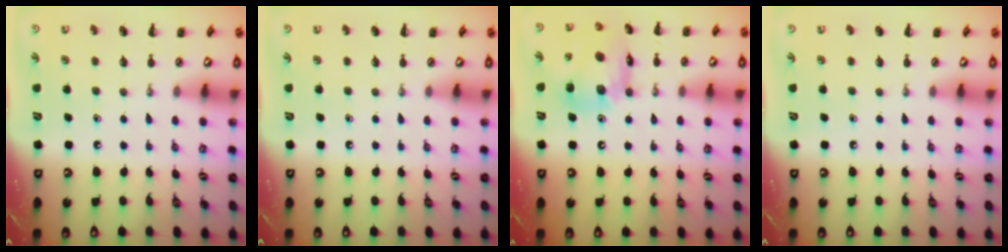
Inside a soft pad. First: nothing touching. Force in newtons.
{"total": 0.0}
{"total": 15.5, "press": 15.3, "slide": 2.3}
{"total": 0.0}